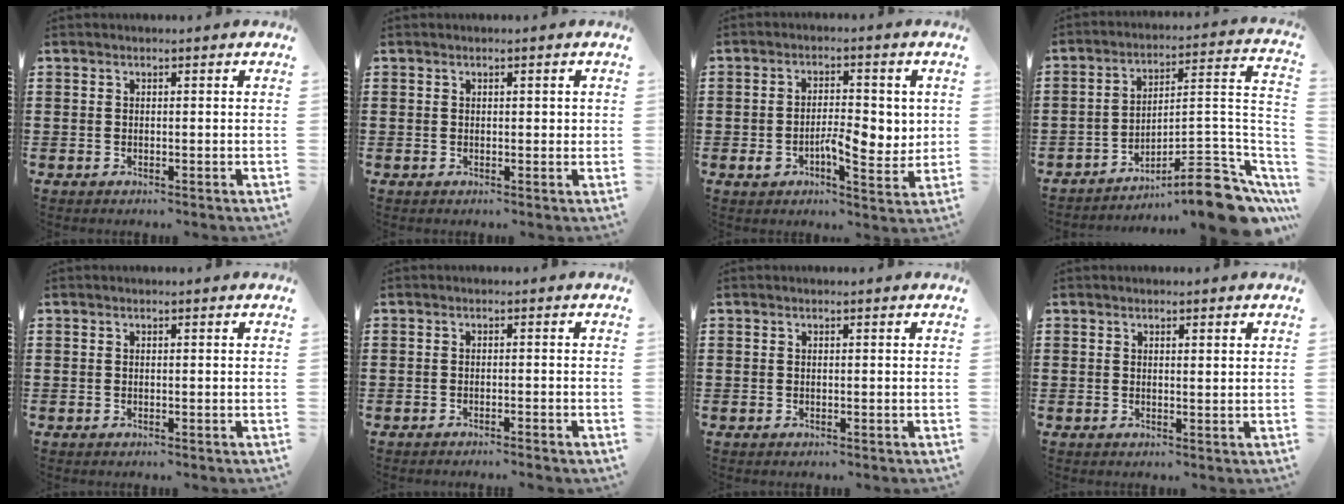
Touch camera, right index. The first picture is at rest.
{"total": 0.6, "force": [0.2, 0.3, 0.5], "torque": [-0.010, 0.004, 0.002]}
{"total": 7.1, "force": [-1.1, 3.5, 6.1], "torque": [-0.081, 0.005, -0.023]}
{"total": 11.8, "force": [-9.1, 2.8, 7.0], "torque": [-0.083, 0.031, -0.164]}
{"total": 0.0}
{"total": 1.2, "force": [-1.1, -0.3, 0.2], "torque": [-0.004, 0.001, -0.023]}
{"total": 0.0}
{"total": 0.6, "force": [0.5, 0.1, 0.4], "torque": [-0.009, 0.001, 0.010]}